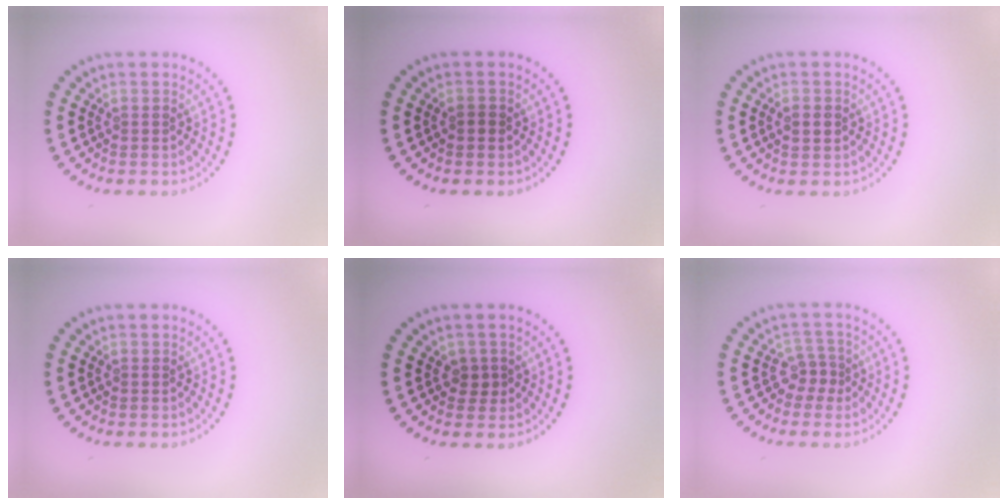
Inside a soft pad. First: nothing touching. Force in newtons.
{"total": 0.7, "press": 0.7, "slide": 0.1}
{"total": 1.2, "press": 1.2, "slide": 0.0}
{"total": 0.0}
{"total": 1.3, "press": 1.1, "slide": 0.7}
{"total": 2.0, "press": 1.3, "slide": 1.4}